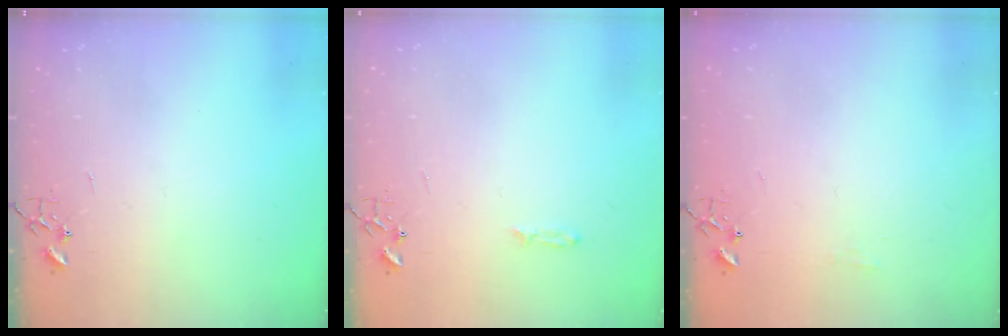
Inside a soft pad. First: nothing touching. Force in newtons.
{"total": 3.6, "press": 3.6, "slide": 0.4}
{"total": 4.5, "press": 4.4, "slide": 0.7}